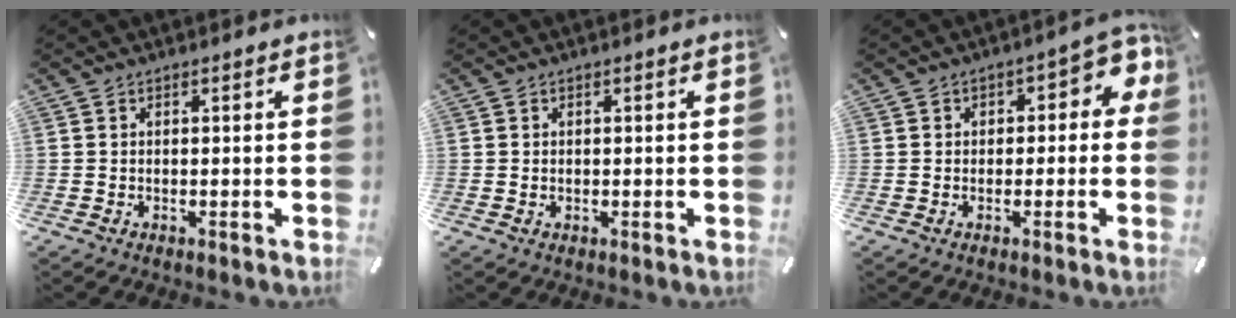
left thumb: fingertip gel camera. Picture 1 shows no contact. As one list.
[{"total": 0.6, "force": [0.2, 0.5, 0.2], "torque": [-0.004, 0.002, 0.003]}, {"total": 5.6, "force": [0.5, 4.0, 3.9], "torque": [-0.045, 0.005, 0.003]}]